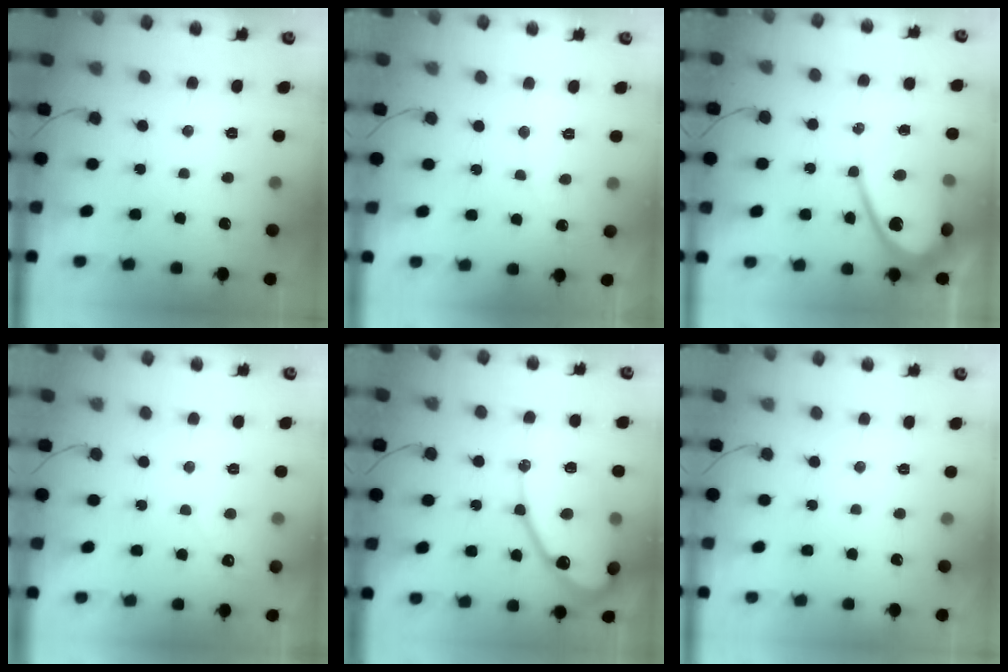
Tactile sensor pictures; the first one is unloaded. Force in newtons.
{"total": 4.0, "press": 4.0, "slide": 0.3}
{"total": 13.2, "press": 13.2, "slide": 1.1}
{"total": 1.7, "press": 1.7, "slide": 0.1}
{"total": 16.9, "press": 16.8, "slide": 1.5}
{"total": 0.0}